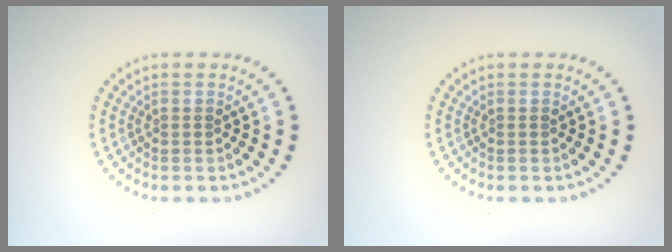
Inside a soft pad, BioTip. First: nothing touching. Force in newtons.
{"total": 0.0}